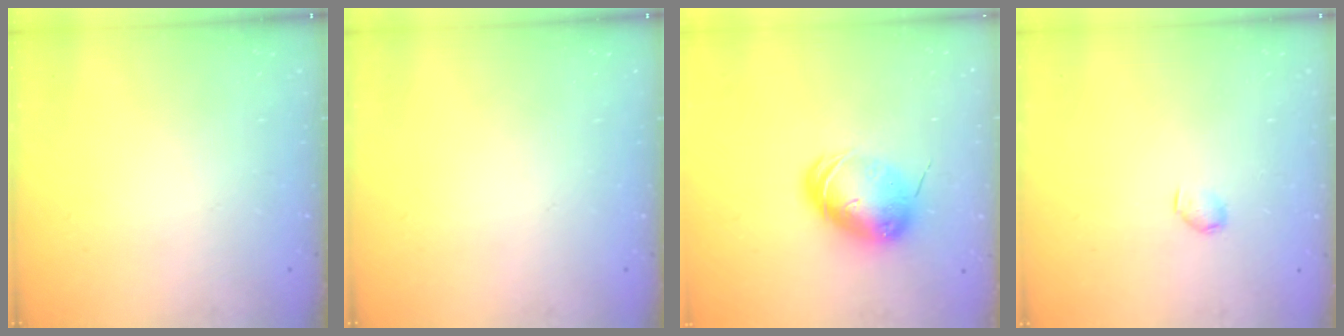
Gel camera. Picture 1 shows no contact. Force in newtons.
{"total": 0.0}
{"total": 9.4, "press": 9.3, "slide": 1.6}
{"total": 3.1, "press": 3.1, "slide": 0.5}